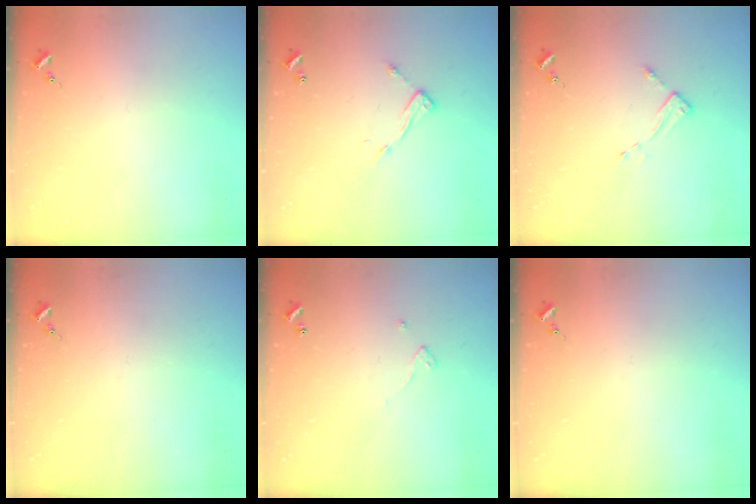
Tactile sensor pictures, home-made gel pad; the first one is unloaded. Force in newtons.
{"total": 8.6, "press": 8.6, "slide": 0.4}
{"total": 2.6, "press": 2.6, "slide": 0.4}
{"total": 0.0}
{"total": 2.6, "press": 2.6, "slide": 0.2}
{"total": 0.0}